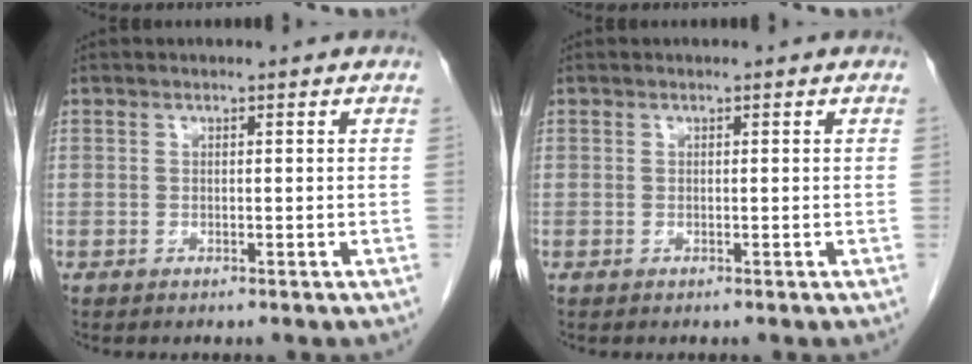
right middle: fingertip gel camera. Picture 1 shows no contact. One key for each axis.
{"total": 0.0}